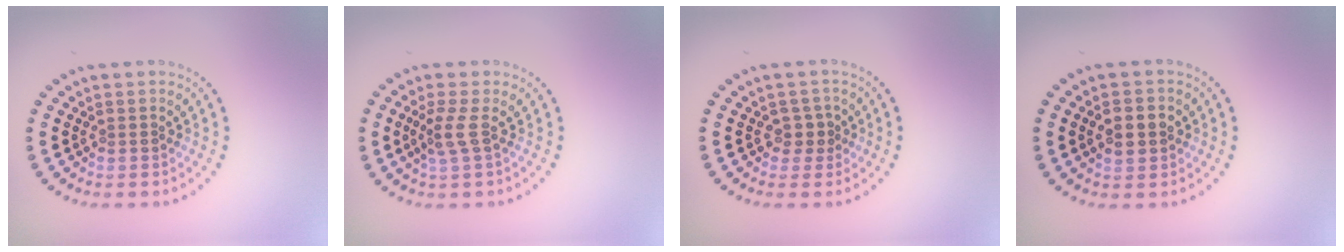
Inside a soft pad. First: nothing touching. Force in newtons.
{"total": 1.8, "press": 1.3, "slide": 1.2}
{"total": 1.6, "press": 1.3, "slide": 0.9}
{"total": 3.0, "press": 3.0, "slide": 0.0}